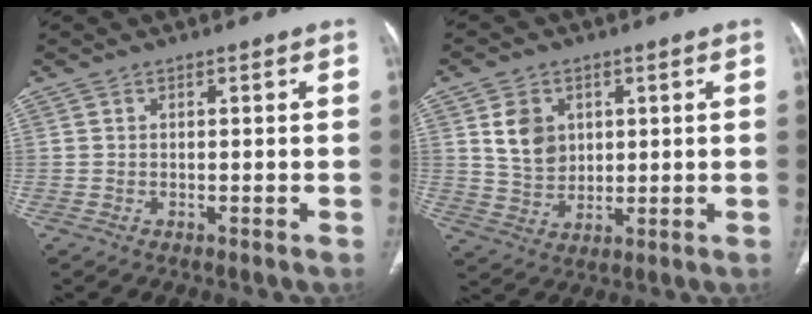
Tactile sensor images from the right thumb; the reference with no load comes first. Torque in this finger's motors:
{"motor_torque": [0.85, 0.72, 0.14, -1.00, 0.07]}